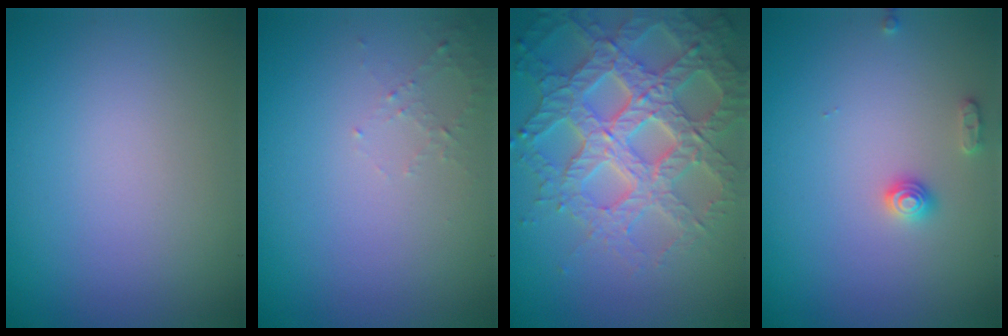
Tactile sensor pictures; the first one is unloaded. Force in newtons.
{"total": 1.1, "press": 1.0, "slide": 0.4}
{"total": 7.0, "press": 6.8, "slide": 1.7}
{"total": 1.4, "press": 1.4, "slide": 0.1}